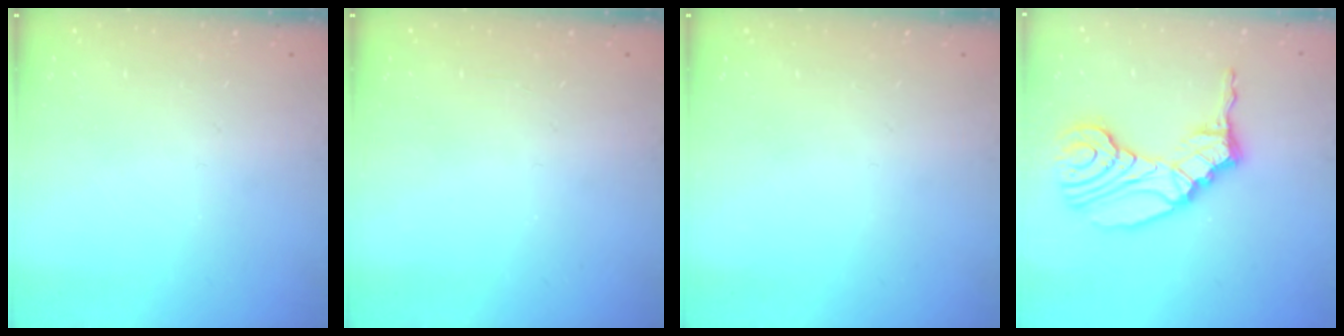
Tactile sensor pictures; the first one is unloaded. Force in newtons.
{"total": 0.0}
{"total": 0.0}
{"total": 16.9, "press": 16.2, "slide": 4.9}